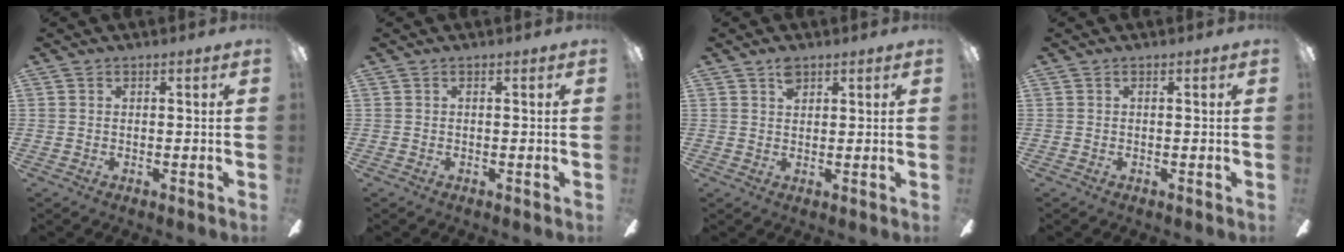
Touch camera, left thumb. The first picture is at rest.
{"total": 0.0}
{"total": 3.0, "force": [2.1, 1.7, 1.3], "torque": [-0.021, -0.002, 0.037]}
{"total": 0.0}